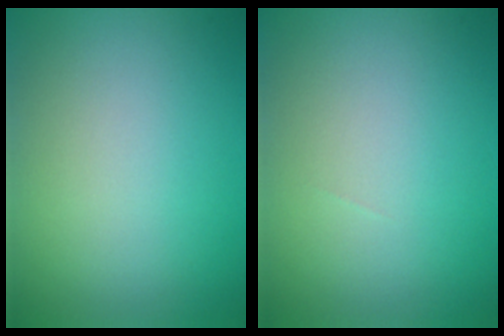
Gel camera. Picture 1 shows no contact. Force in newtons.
{"total": 0.0}